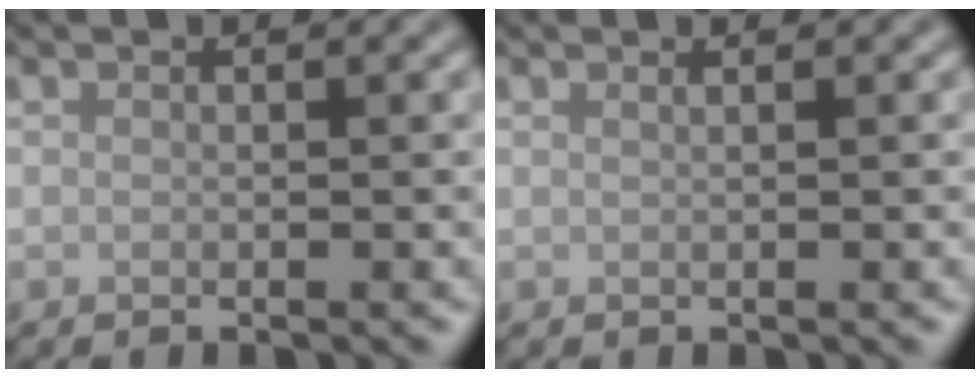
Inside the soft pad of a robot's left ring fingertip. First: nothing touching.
{"total": 0.7, "force": [0.5, 0.3, 0.4], "torque": [-0.001, -0.003, 0.002]}